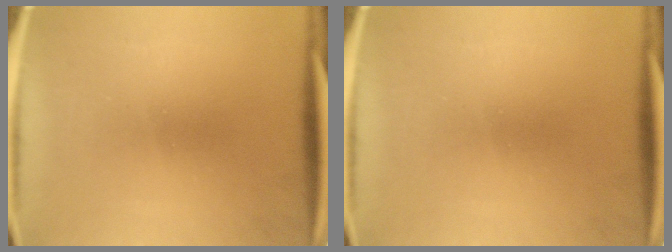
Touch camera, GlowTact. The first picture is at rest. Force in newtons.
{"total": 0.0}